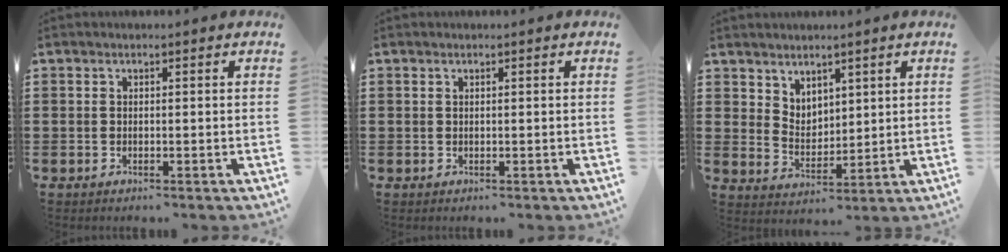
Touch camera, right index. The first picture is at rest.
{"total": 0.0}
{"total": 4.2, "force": [3.5, 2.3, 0.0], "torque": [-0.013, -0.003, 0.067]}